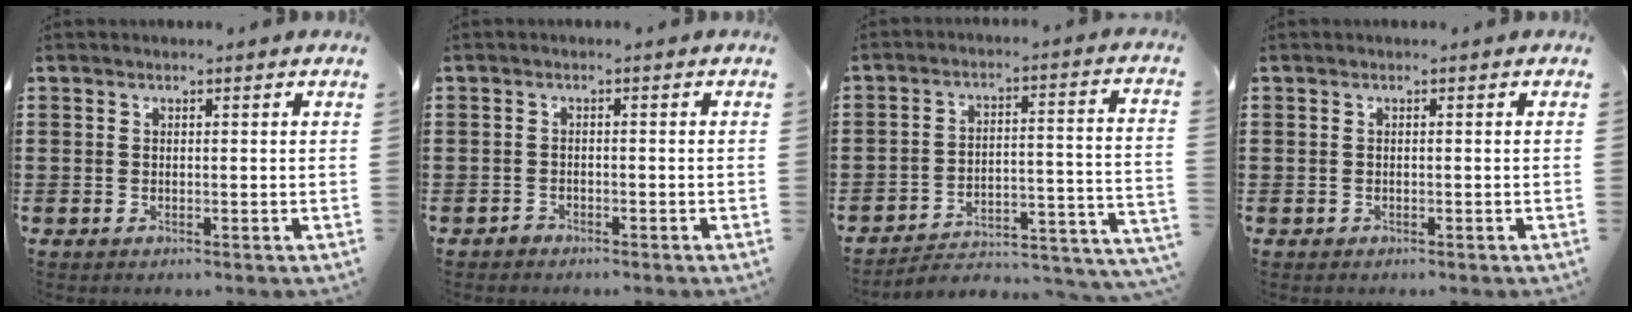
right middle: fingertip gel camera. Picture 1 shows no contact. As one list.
[{"total": 1.0, "force": [-0.9, 0.4, 0.1], "torque": [-0.005, -0.001, -0.019]}, {"total": 3.0, "force": [-2.7, 0.6, 1.1], "torque": [-0.028, -0.018, -0.063]}, {"total": 0.0}]